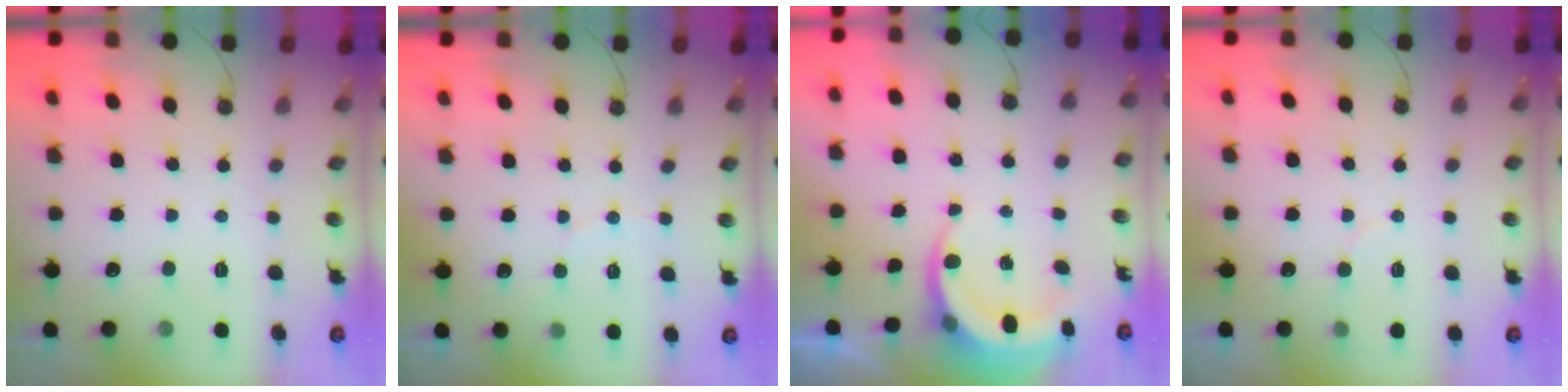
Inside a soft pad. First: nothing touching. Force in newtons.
{"total": 4.2, "press": 3.9, "slide": 1.6}
{"total": 5.7, "press": 5.7, "slide": 0.4}
{"total": 3.6, "press": 3.6, "slide": 0.3}